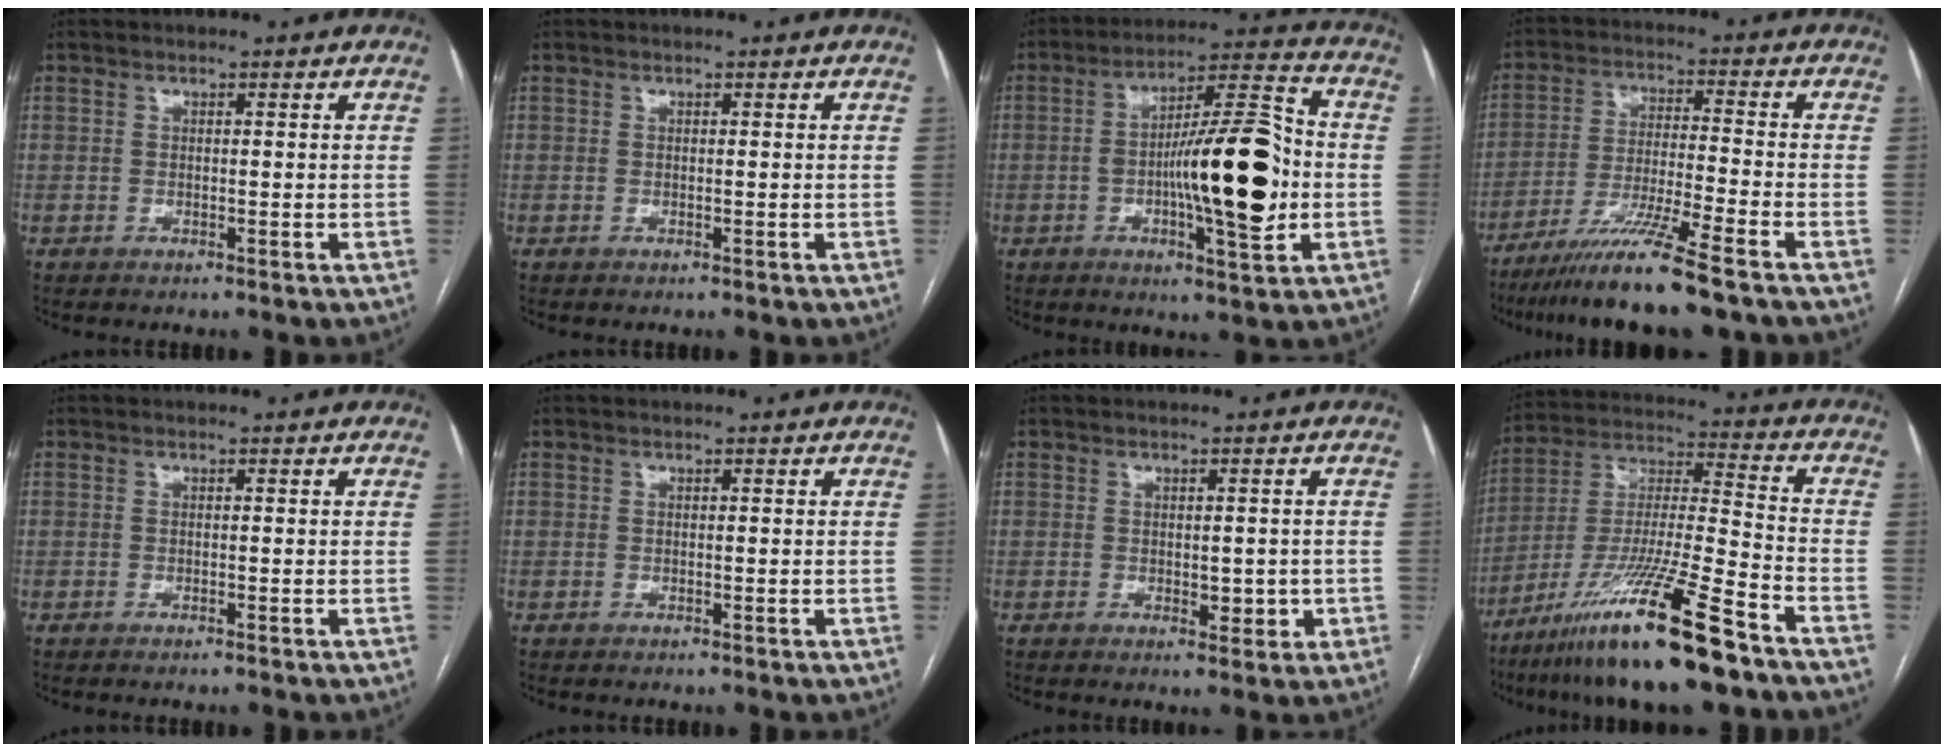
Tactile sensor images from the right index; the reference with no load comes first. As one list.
[{"total": 0.0}, {"total": 16.6, "force": [-2.1, 3.3, 16.1], "torque": [-0.251, 0.017, -0.028]}, {"total": 11.8, "force": [-8.8, -1.2, 7.8], "torque": [-0.143, -0.035, -0.155]}, {"total": 0.0}, {"total": 0.0}, {"total": 3.2, "force": [-0.7, 1.6, 2.6], "torque": [-0.033, 0.001, -0.002]}, {"total": 19.4, "force": [-12.9, 0.6, 14.5], "torque": [-0.282, -0.036, -0.236]}]